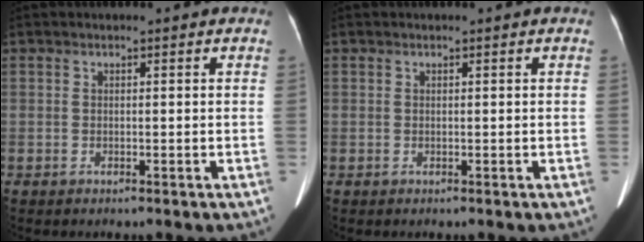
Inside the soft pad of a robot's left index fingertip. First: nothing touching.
{"total": 0.0}